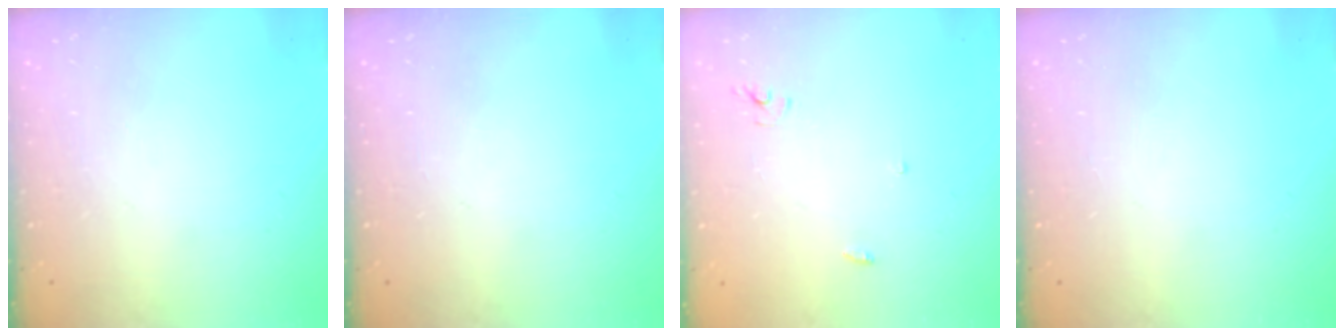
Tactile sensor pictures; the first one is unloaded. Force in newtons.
{"total": 0.0}
{"total": 2.5, "press": 2.5, "slide": 0.1}
{"total": 0.0}